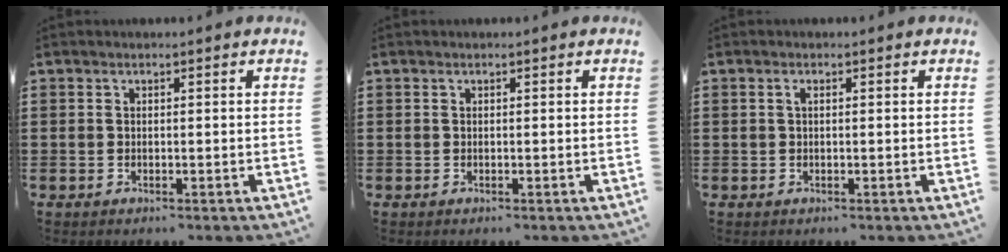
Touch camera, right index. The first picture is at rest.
{"total": 0.0}
{"total": 0.6, "force": [0.1, 0.2, 0.6], "torque": [-0.012, -0.001, 0.002]}